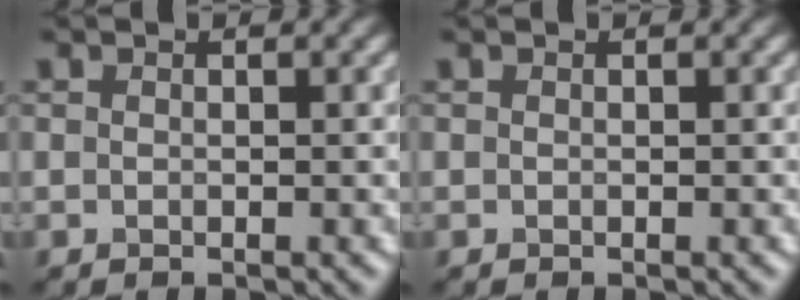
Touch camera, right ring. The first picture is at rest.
{"total": 0.0}